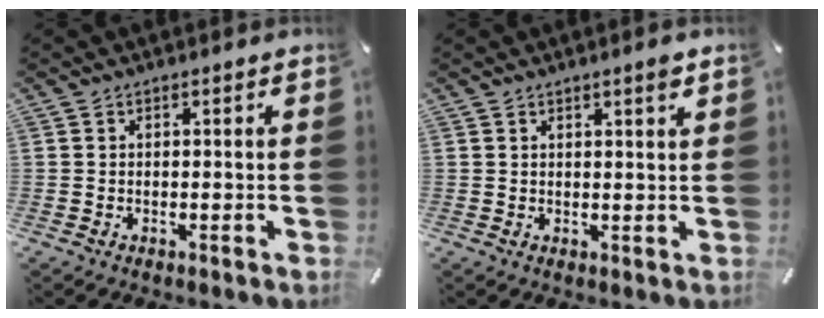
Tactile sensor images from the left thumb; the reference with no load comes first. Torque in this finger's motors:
{"motor_torque": [0.08, -0.44, 0.06, 0.10, -0.02]}